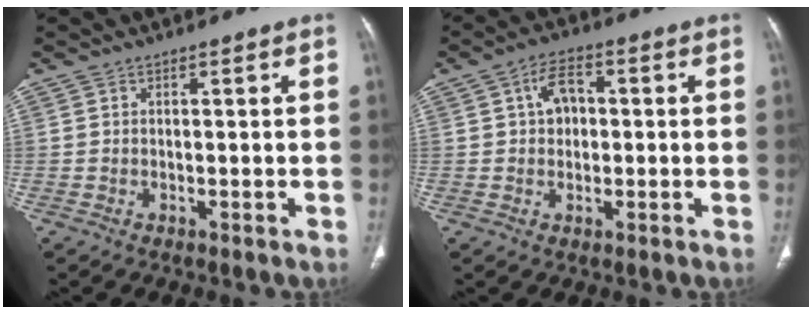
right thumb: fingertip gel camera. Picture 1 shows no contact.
{"total": 5.6, "force": [0.8, 3.9, 4.0], "torque": [-0.051, 0.013, 0.006]}